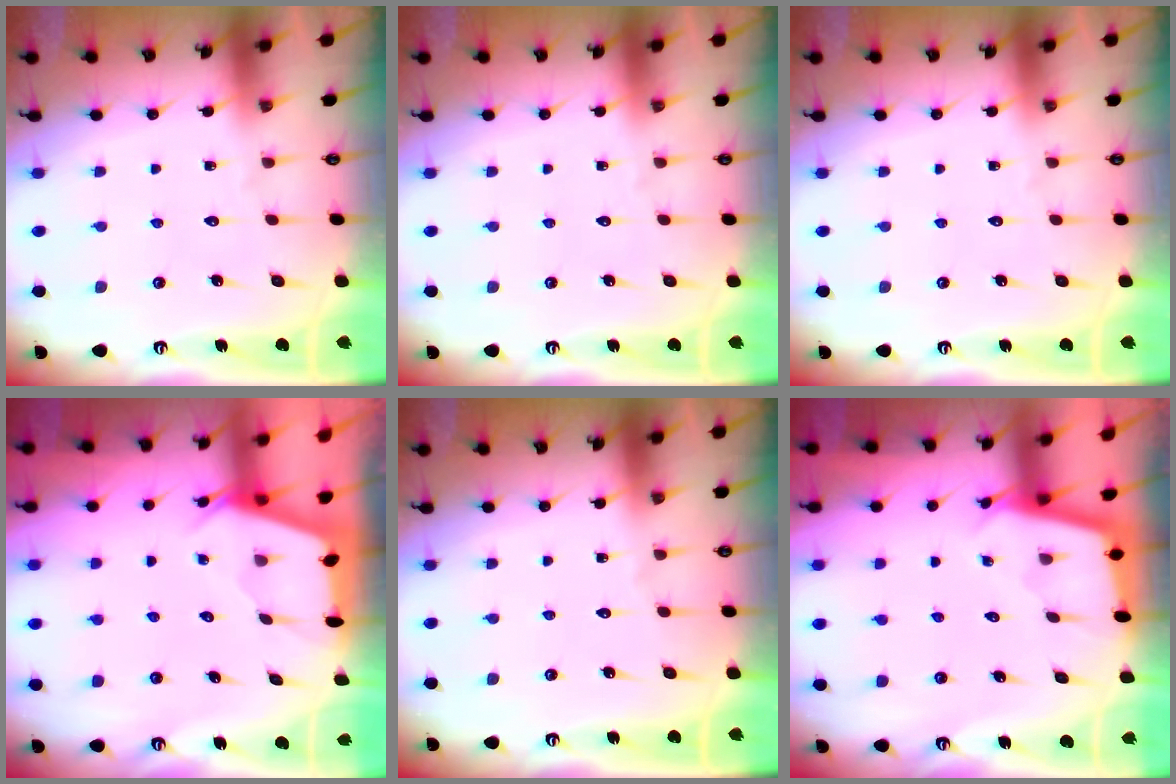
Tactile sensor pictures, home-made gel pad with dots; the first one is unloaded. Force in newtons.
{"total": 0.0}
{"total": 0.0}
{"total": 2.4, "press": 2.4, "slide": 0.3}
{"total": 0.0}
{"total": 2.2, "press": 2.2, "slide": 0.1}